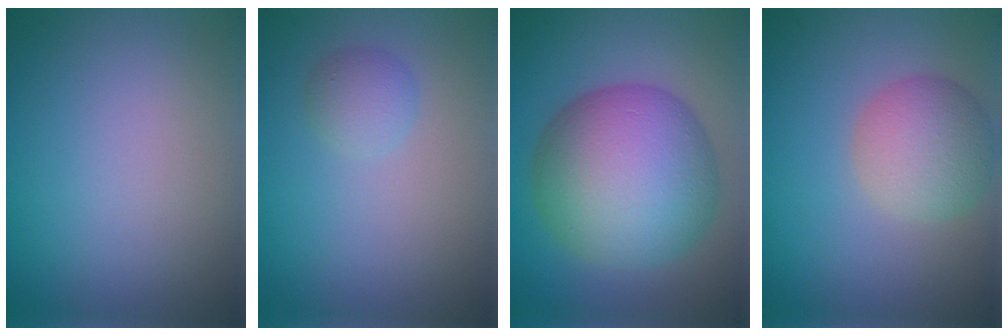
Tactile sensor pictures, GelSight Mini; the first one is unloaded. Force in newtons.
{"total": 1.7, "press": 1.7, "slide": 0.1}
{"total": 12.2, "press": 12.2, "slide": 0.3}
{"total": 4.6, "press": 4.6, "slide": 0.3}